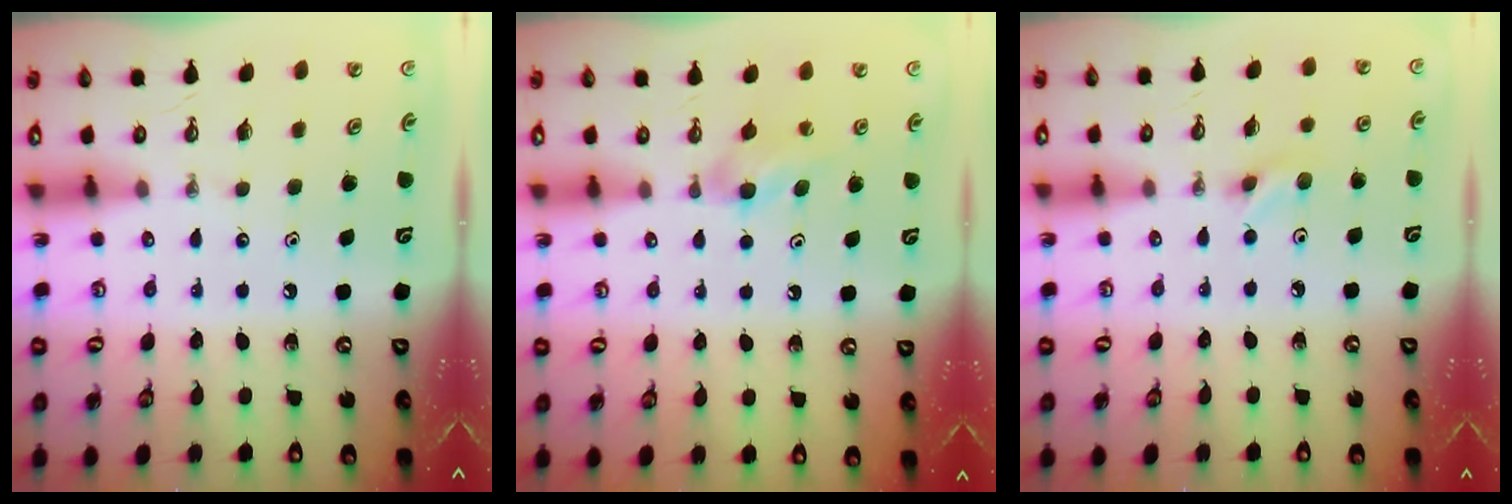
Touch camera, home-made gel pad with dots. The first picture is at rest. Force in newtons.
{"total": 4.6, "press": 4.6, "slide": 0.8}
{"total": 4.2, "press": 4.1, "slide": 0.9}